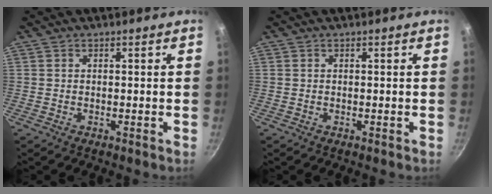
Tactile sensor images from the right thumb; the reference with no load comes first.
{"total": 0.0}